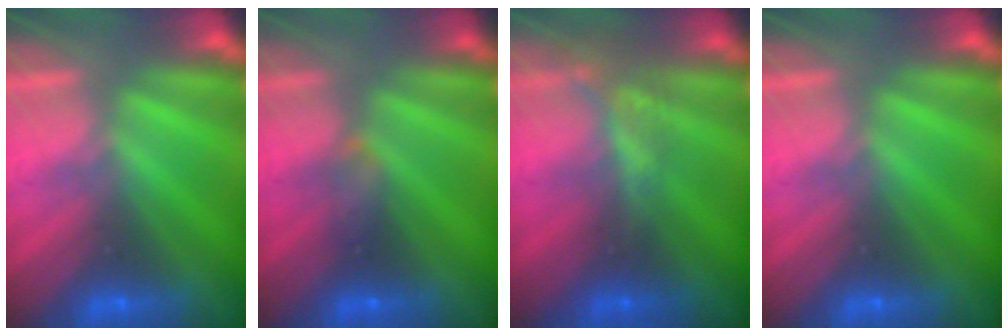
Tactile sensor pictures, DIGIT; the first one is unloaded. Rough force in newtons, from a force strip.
{"total": 2.2}
{"total": 2.1}
{"total": 0.0}